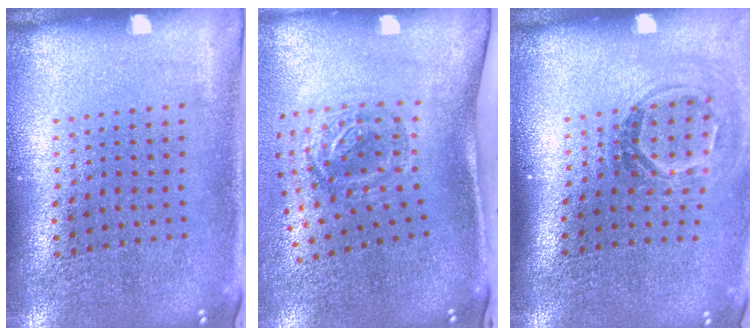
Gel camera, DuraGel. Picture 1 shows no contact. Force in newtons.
{"total": 1.9, "press": 1.2, "slide": 1.6}
{"total": 1.9, "press": 1.2, "slide": 1.4}